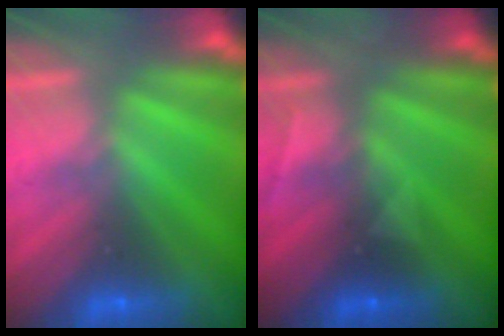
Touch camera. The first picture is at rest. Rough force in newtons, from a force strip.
{"total": 2.9}